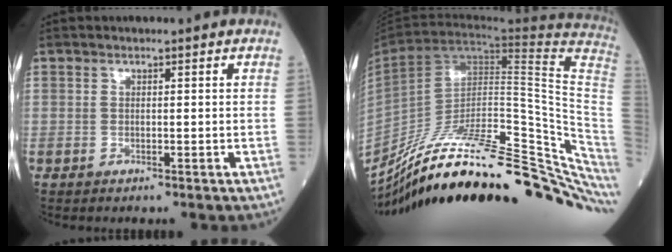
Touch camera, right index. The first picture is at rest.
{"total": 37.5, "force": [-26.9, 6.7, 25.3], "torque": [-0.302, -0.025, -0.395]}